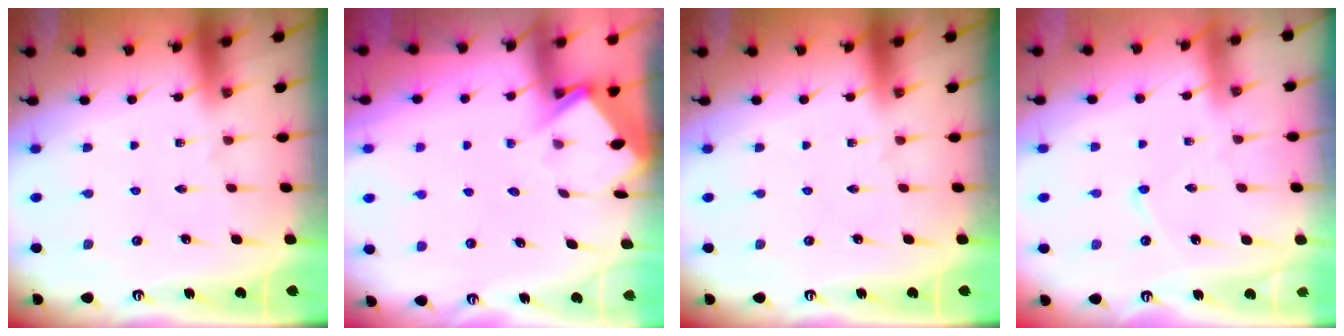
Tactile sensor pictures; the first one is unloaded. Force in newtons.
{"total": 3.9, "press": 3.9, "slide": 0.4}
{"total": 0.0}
{"total": 2.1, "press": 2.1, "slide": 0.2}